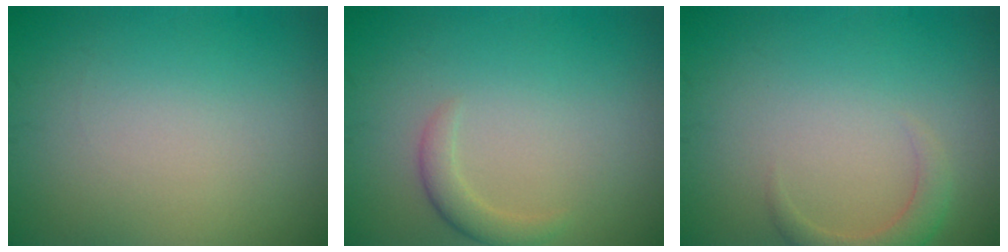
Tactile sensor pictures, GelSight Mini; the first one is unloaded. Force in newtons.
{"total": 1.7, "press": 1.7, "slide": 0.1}
{"total": 2.1, "press": 2.1, "slide": 0.3}